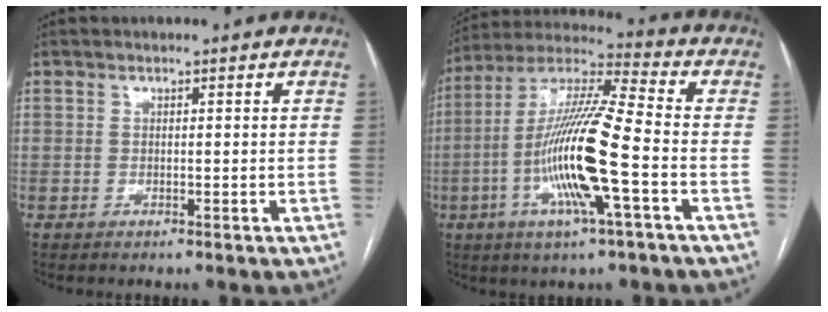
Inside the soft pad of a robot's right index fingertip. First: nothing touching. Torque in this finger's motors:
{"motor_torque": [2.14, 0.00, 0.83, 0.21]}